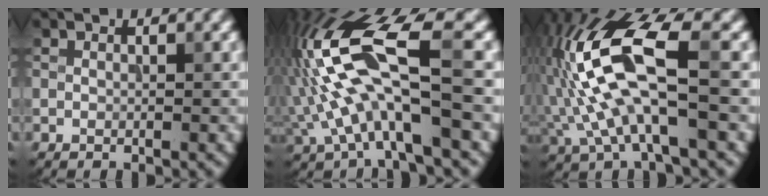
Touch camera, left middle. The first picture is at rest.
{"total": 10.9, "force": [-0.5, 3.4, 10.3], "torque": [-0.210, 0.026, -0.013]}
{"total": 10.0, "force": [-0.3, 3.5, 9.4], "torque": [-0.197, 0.019, -0.006]}